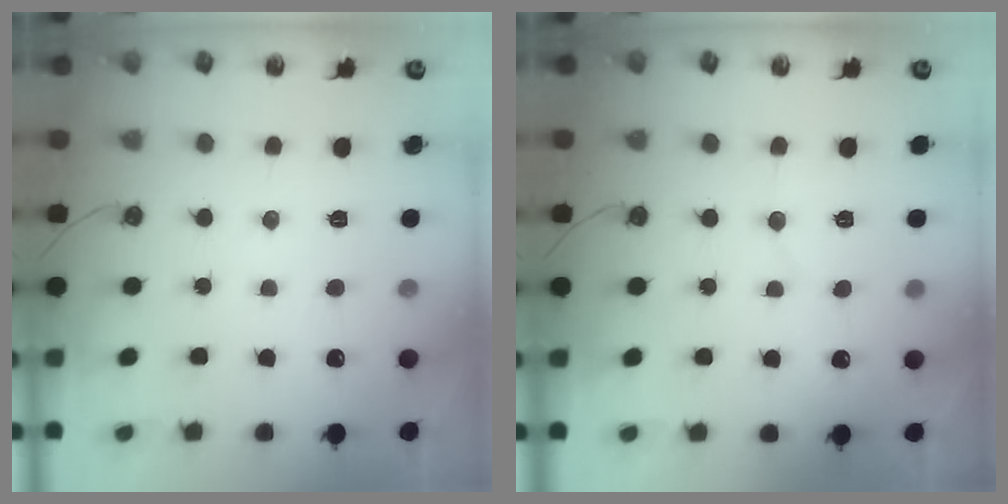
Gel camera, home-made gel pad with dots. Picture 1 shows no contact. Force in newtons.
{"total": 3.8, "press": 3.7, "slide": 0.6}